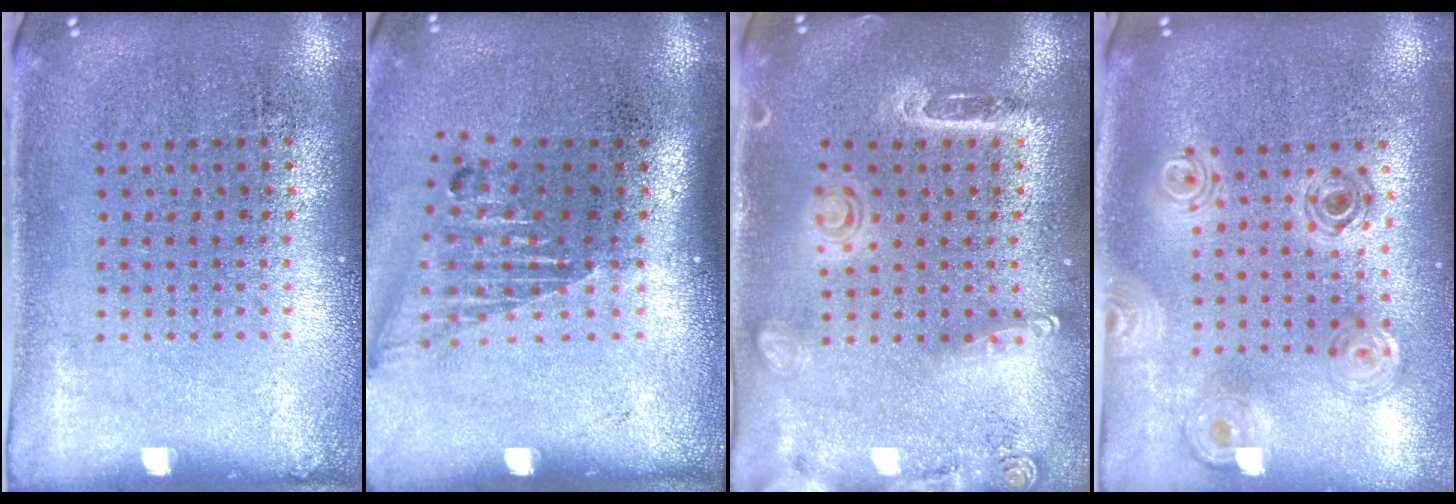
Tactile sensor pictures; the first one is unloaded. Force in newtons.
{"total": 1.5, "press": 1.2, "slide": 0.9}
{"total": 1.6, "press": 1.5, "slide": 0.6}
{"total": 1.1, "press": 1.1, "slide": 0.3}